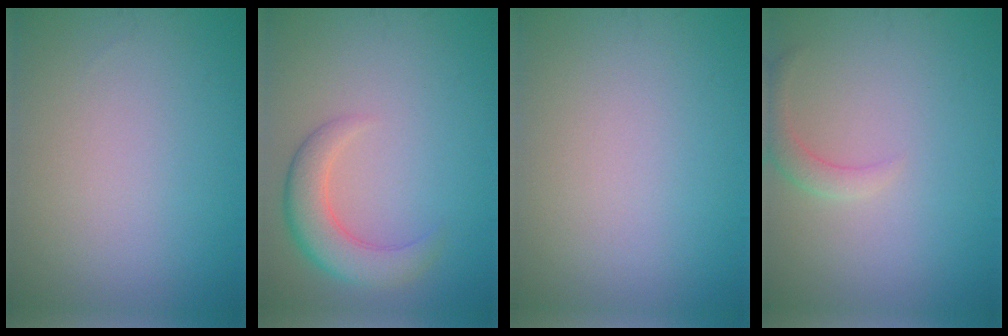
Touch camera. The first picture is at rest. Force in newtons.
{"total": 4.3, "press": 4.3, "slide": 0.2}
{"total": 0.0}
{"total": 1.9, "press": 1.8, "slide": 0.1}